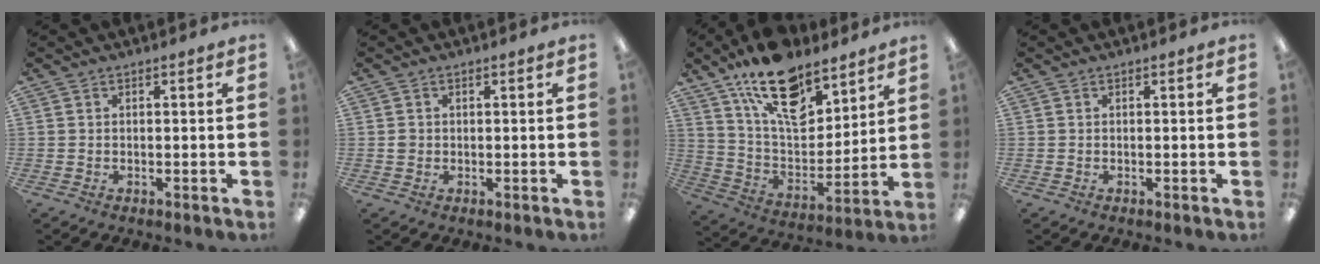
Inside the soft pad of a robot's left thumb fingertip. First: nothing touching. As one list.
[{"total": 1.2, "force": [-0.1, 1.2, 0.3], "torque": [-0.006, 0.006, -0.003]}, {"total": 19.7, "force": [13.0, 9.9, 11.1], "torque": [-0.184, -0.073, 0.230]}, {"total": 0.0}]